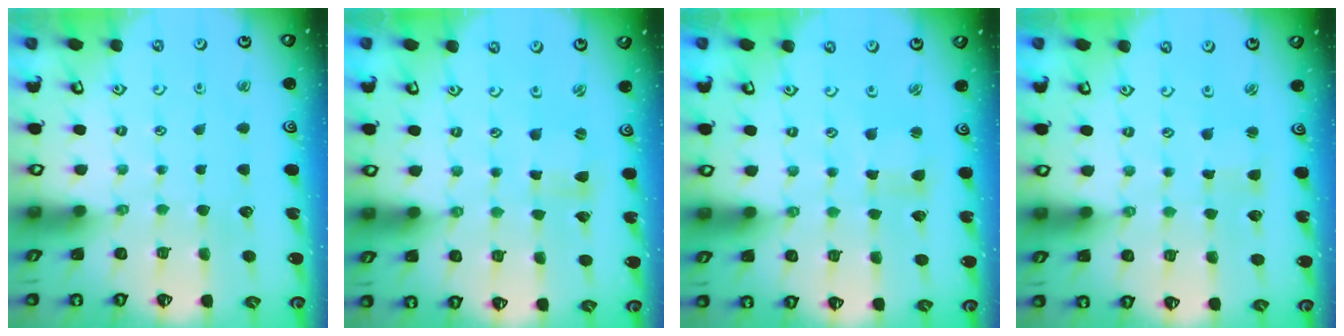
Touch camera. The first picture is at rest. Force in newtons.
{"total": 0.0}
{"total": 1.5, "press": 1.5, "slide": 0.2}
{"total": 1.8, "press": 1.7, "slide": 0.3}